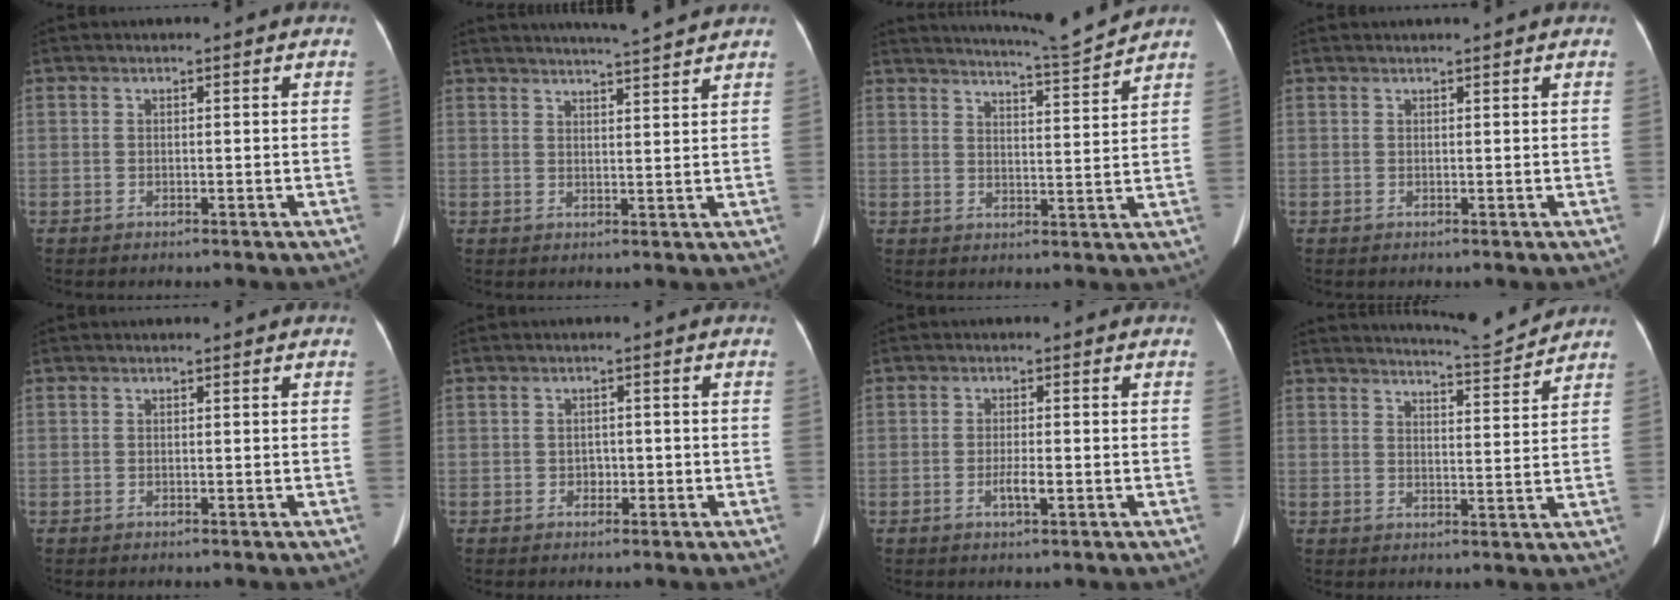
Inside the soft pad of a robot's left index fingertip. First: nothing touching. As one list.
[{"total": 8.3, "force": [7.7, -0.7, 2.9], "torque": [-0.048, 0.009, 0.102]}, {"total": 8.5, "force": [8.1, -1.9, 1.6], "torque": [-0.038, -0.022, 0.125]}, {"total": 1.9, "force": [1.8, -0.1, 0.8], "torque": [-0.008, 0.016, 0.027]}, {"total": 0.0}, {"total": 1.4, "force": [-0.6, 1.2, 0.6], "torque": [-0.009, 0.004, -0.007]}, {"total": 2.2, "force": [-0.8, 0.3, 2.0], "torque": [-0.041, -0.002, -0.014]}, {"total": 6.9, "force": [6.9, -0.8, 0.6], "torque": [-0.022, -0.012, 0.099]}]